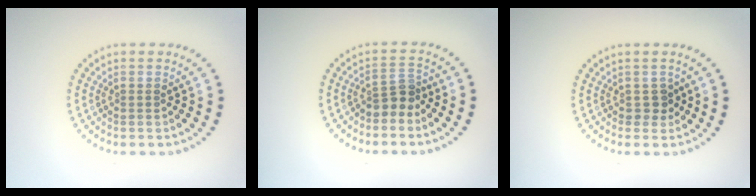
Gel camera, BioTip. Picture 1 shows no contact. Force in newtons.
{"total": 2.3, "press": 1.8, "slide": 1.4}
{"total": 1.3, "press": 1.1, "slide": 0.7}